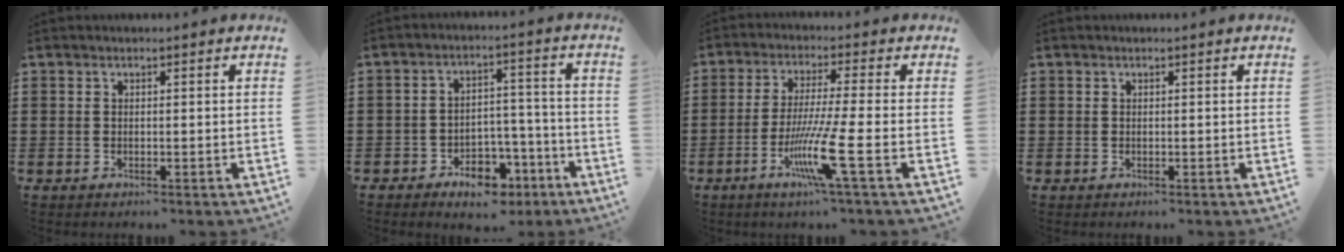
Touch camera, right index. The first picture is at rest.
{"total": 6.5, "force": [-4.4, 3.5, 3.2], "torque": [-0.056, 0.021, -0.080]}
{"total": 9.7, "force": [-3.7, -0.2, 8.9], "torque": [-0.183, -0.022, -0.073]}
{"total": 0.5, "force": [0.0, 0.5, 0.0], "torque": [-0.001, 0.004, 0.000]}